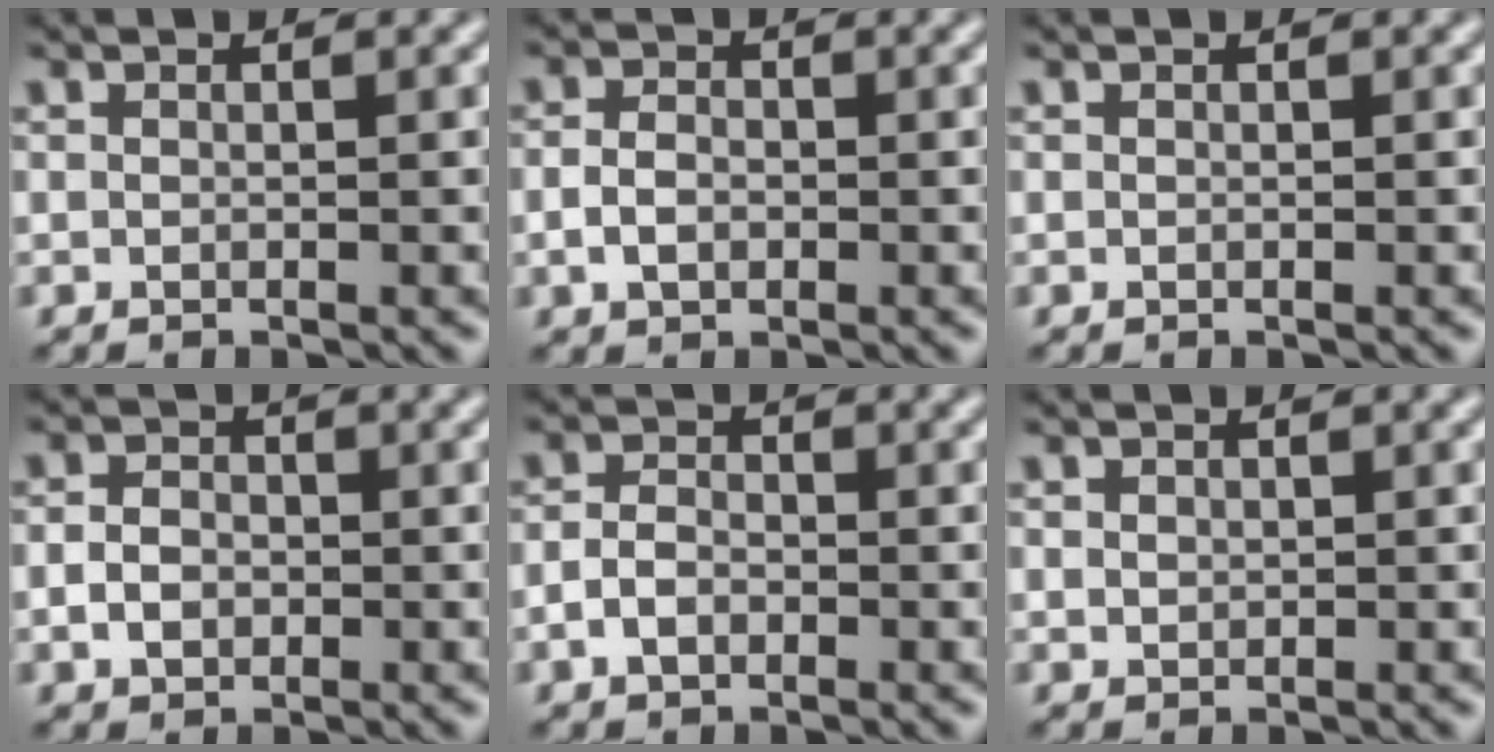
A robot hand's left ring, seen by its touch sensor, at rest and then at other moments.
{"total": 2.3, "force": [-0.5, 1.6, 1.5], "torque": [-0.029, -0.001, -0.014]}
{"total": 0.0}
{"total": 2.5, "force": [-0.6, 1.9, 1.4], "torque": [-0.025, 0.000, -0.015]}
{"total": 2.3, "force": [-0.9, 1.6, 1.4], "torque": [-0.027, 0.002, -0.021]}
{"total": 0.8, "force": [0.3, 0.7, 0.3], "torque": [-0.003, -0.004, 0.007]}